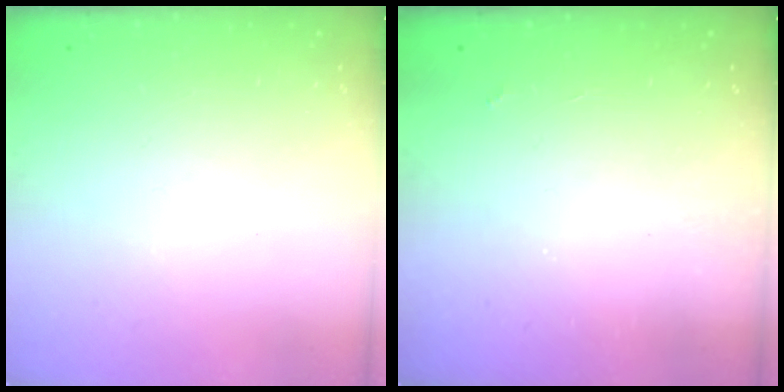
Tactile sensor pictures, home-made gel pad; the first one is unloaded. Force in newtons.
{"total": 2.5, "press": 2.5, "slide": 0.5}